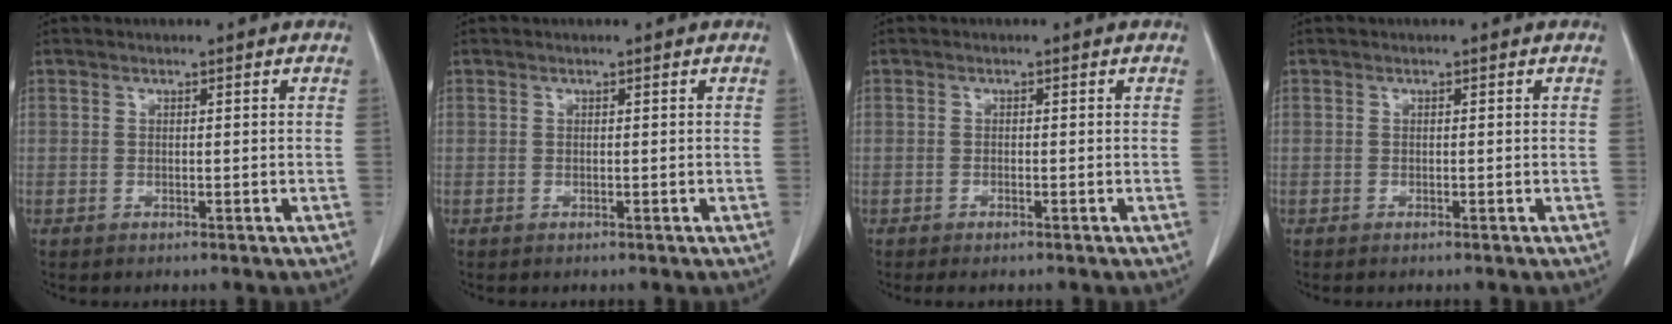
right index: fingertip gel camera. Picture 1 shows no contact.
{"total": 0.0}
{"total": 1.2, "force": [-1.0, 0.1, 0.8], "torque": [-0.013, -0.003, -0.014]}
{"total": 0.0}